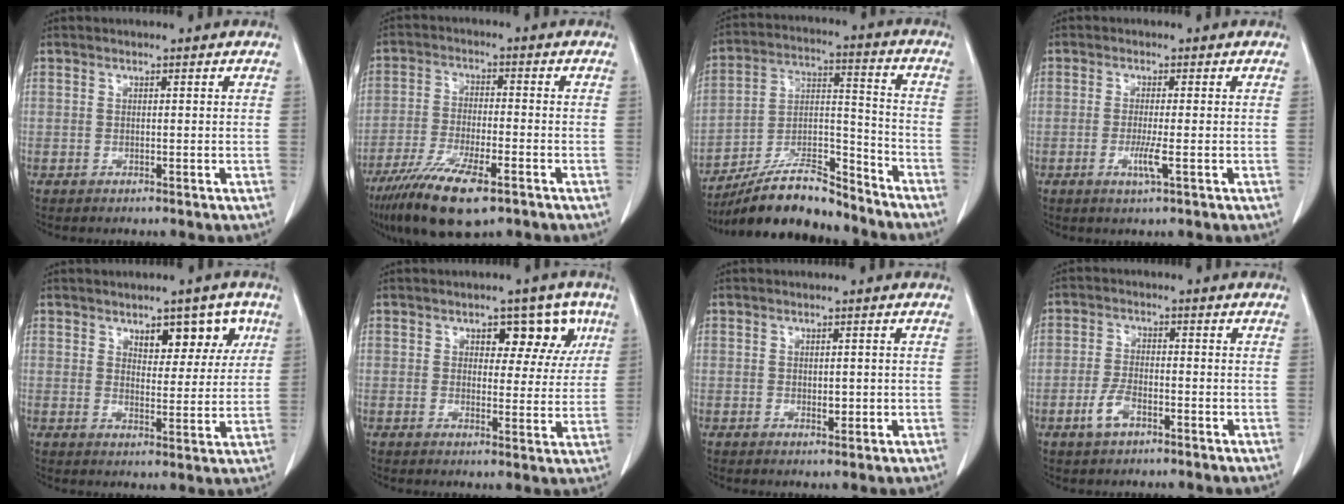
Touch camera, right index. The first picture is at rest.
{"total": 12.4, "force": [-8.0, 2.8, 9.0], "torque": [-0.166, -0.026, -0.136]}
{"total": 15.2, "force": [-13.6, 3.4, 5.7], "torque": [-0.094, 0.029, -0.238]}
{"total": 3.0, "force": [-0.9, -0.2, 2.8], "torque": [-0.058, -0.008, -0.019]}
{"total": 6.6, "force": [3.4, 3.3, 4.6], "torque": [-0.050, 0.009, 0.048]}
{"total": 6.8, "force": [3.0, 4.0, 4.7], "torque": [-0.040, 0.017, 0.035]}
{"total": 1.6, "force": [-0.1, 0.9, 1.3], "torque": [-0.020, -0.002, 0.003]}
{"total": 4.1, "force": [-2.3, 1.7, 2.9], "torque": [-0.062, 0.001, -0.044]}